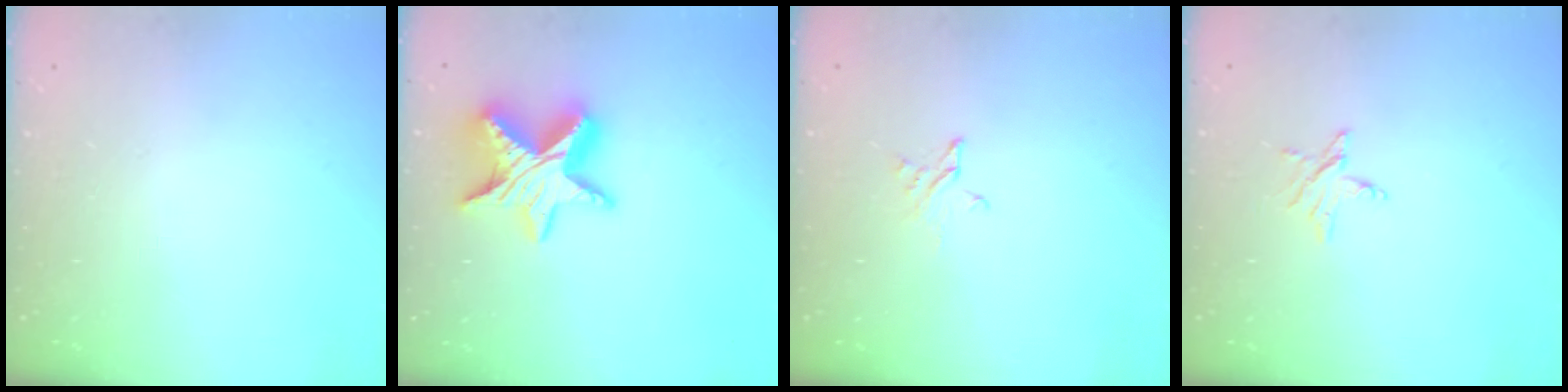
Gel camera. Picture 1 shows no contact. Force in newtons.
{"total": 13.9, "press": 13.9, "slide": 0.9}
{"total": 2.5, "press": 2.5, "slide": 0.1}
{"total": 3.4, "press": 3.4, "slide": 0.2}